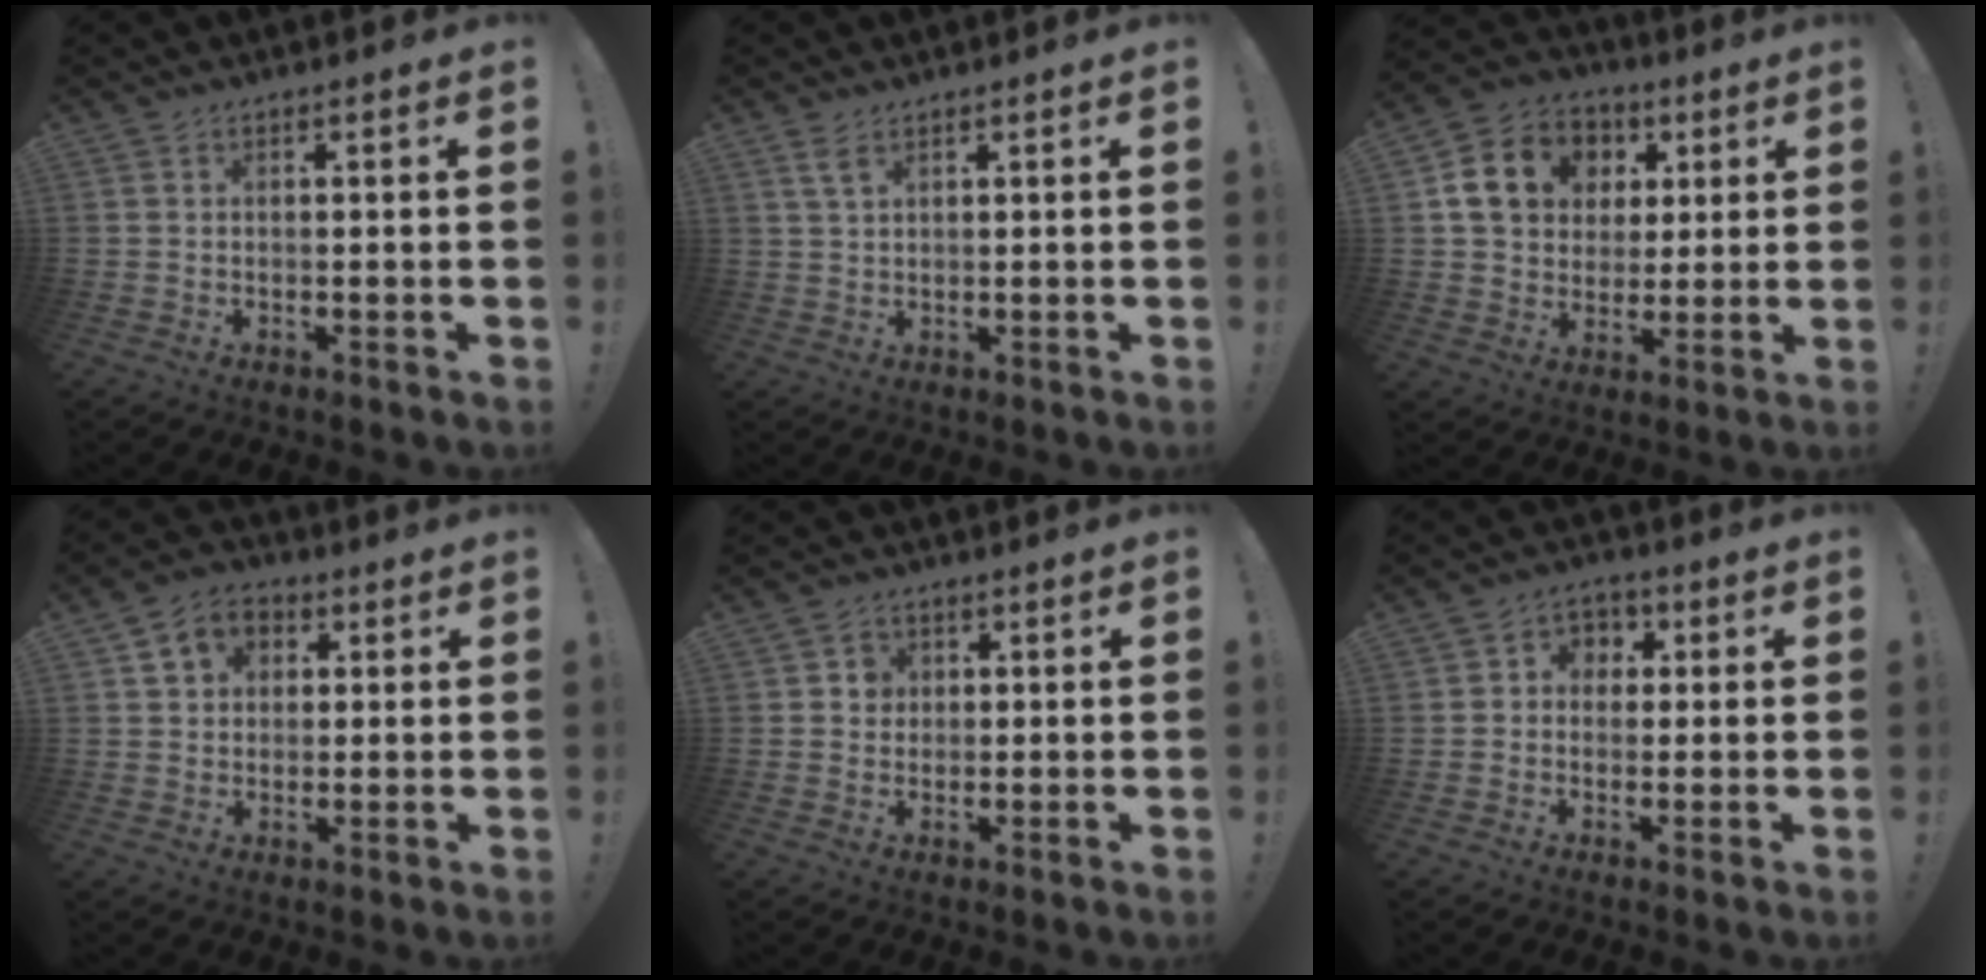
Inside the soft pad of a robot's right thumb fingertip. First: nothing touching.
{"total": 3.6, "force": [2.1, 1.5, 2.4], "torque": [-0.047, -0.005, 0.039]}
{"total": 14.4, "force": [4.6, 12.1, 6.4], "torque": [-0.083, -0.010, 0.098]}
{"total": 7.5, "force": [2.4, 6.3, 3.3], "torque": [-0.054, 0.002, 0.050]}
{"total": 3.6, "force": [0.7, 3.4, 0.9], "torque": [-0.008, -0.001, 0.011]}
{"total": 4.8, "force": [-0.3, 4.6, 1.5], "torque": [-0.016, 0.010, -0.004]}